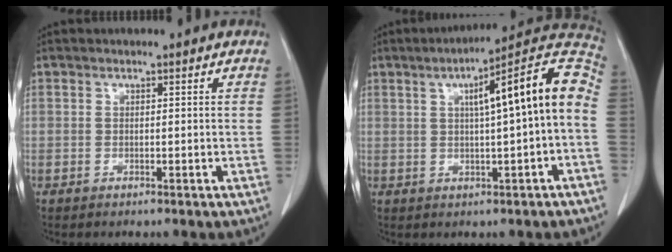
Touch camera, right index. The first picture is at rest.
{"total": 14.3, "force": [1.2, 0.8, 14.2], "torque": [-0.195, 0.041, 0.012]}